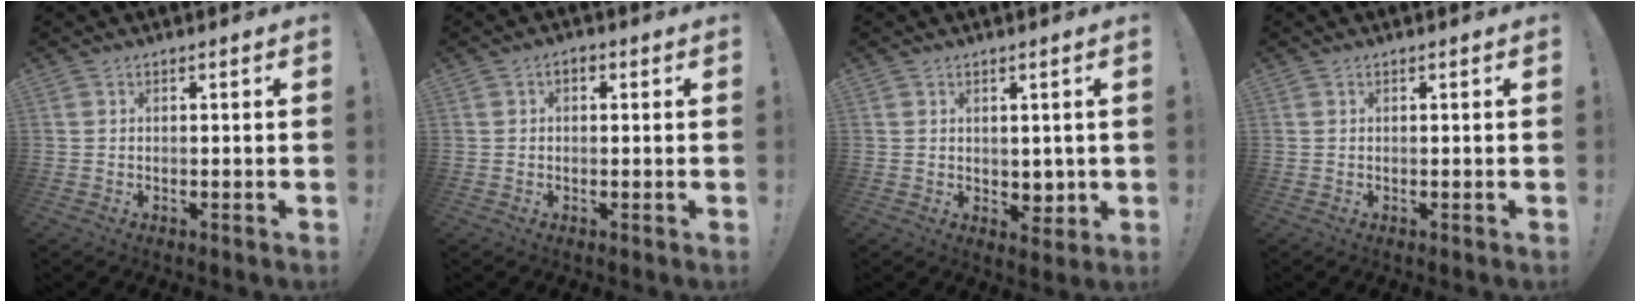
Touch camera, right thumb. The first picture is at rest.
{"total": 1.6, "force": [-0.1, 1.2, 1.1], "torque": [-0.024, 0.008, -0.001]}
{"total": 4.4, "force": [1.2, 3.8, 1.8], "torque": [0.000, -0.014, 0.022]}
{"total": 0.0}